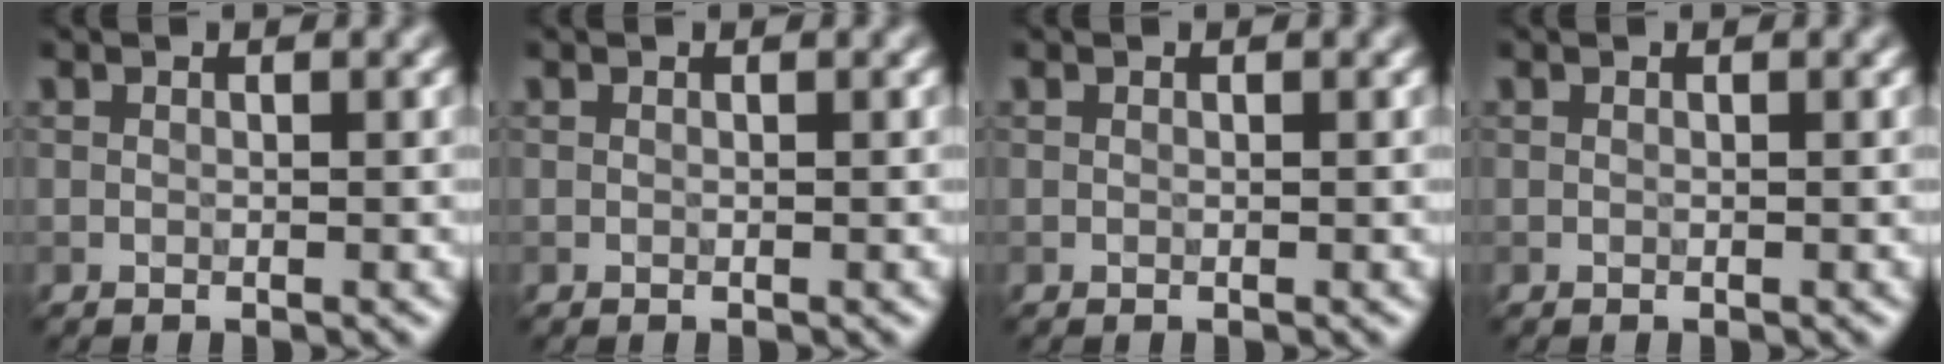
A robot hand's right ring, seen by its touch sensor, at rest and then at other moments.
{"total": 0.0}
{"total": 0.0}
{"total": 0.0}